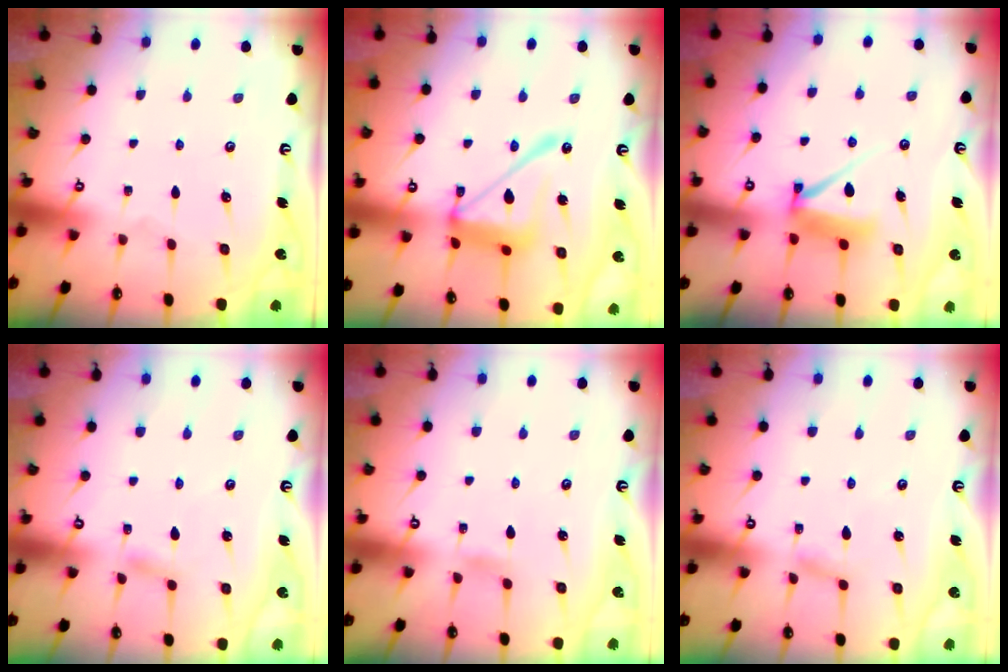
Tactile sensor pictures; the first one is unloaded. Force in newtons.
{"total": 16.4, "press": 16.3, "slide": 1.4}
{"total": 7.4, "press": 7.4, "slide": 0.6}
{"total": 3.1, "press": 3.1, "slide": 0.4}
{"total": 2.0, "press": 2.0, "slide": 0.2}
{"total": 2.8, "press": 2.8, "slide": 0.3}